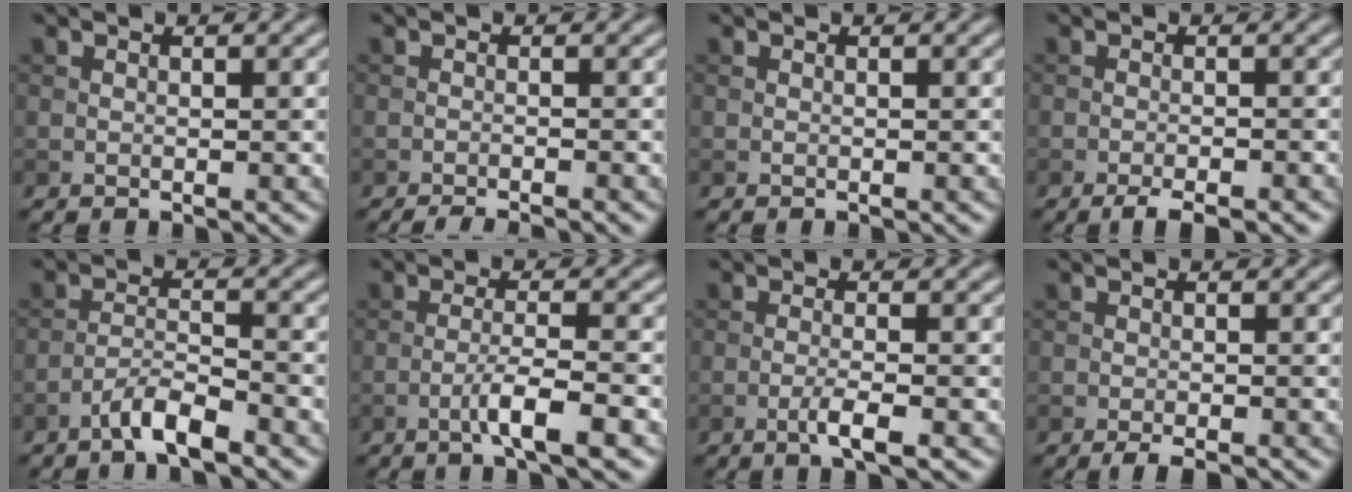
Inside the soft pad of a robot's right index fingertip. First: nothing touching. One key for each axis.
{"total": 2.4, "fx": -2.0, "fy": 0.3, "fz": 1.4, "tx": -0.017, "ty": 0.002, "tz": -0.037}
{"total": 0.0}
{"total": 2.7, "fx": -1.9, "fy": 0.4, "fz": 1.9, "tx": -0.031, "ty": 0.001, "tz": -0.035}
{"total": 3.6, "fx": -2.7, "fy": 0.6, "fz": 2.3, "tx": -0.042, "ty": 0.009, "tz": -0.055}
{"total": 4.0, "fx": -2.0, "fy": 0.4, "fz": 3.5, "tx": -0.060, "ty": 0.008, "tz": -0.041}
{"total": 2.6, "fx": -1.1, "fy": 0.4, "fz": 2.3, "tx": -0.039, "ty": 0.005, "tz": -0.026}
{"total": 1.9, "fx": -1.3, "fy": 0.3, "fz": 1.4, "tx": -0.022, "ty": 0.000, "tz": -0.024}